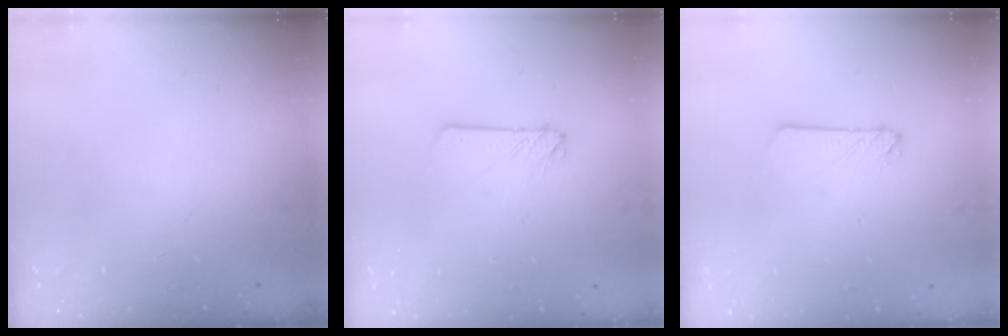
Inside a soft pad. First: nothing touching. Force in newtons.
{"total": 2.9, "press": 2.9, "slide": 0.4}
{"total": 2.3, "press": 2.3, "slide": 0.3}